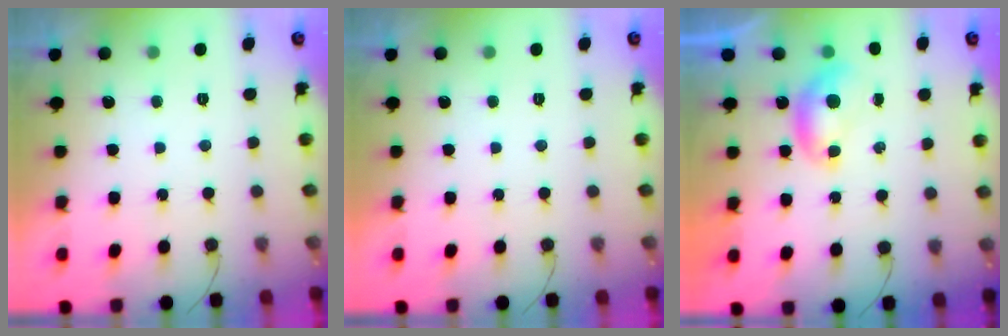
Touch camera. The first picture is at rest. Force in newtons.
{"total": 0.0}
{"total": 6.5, "press": 6.4, "slide": 0.9}